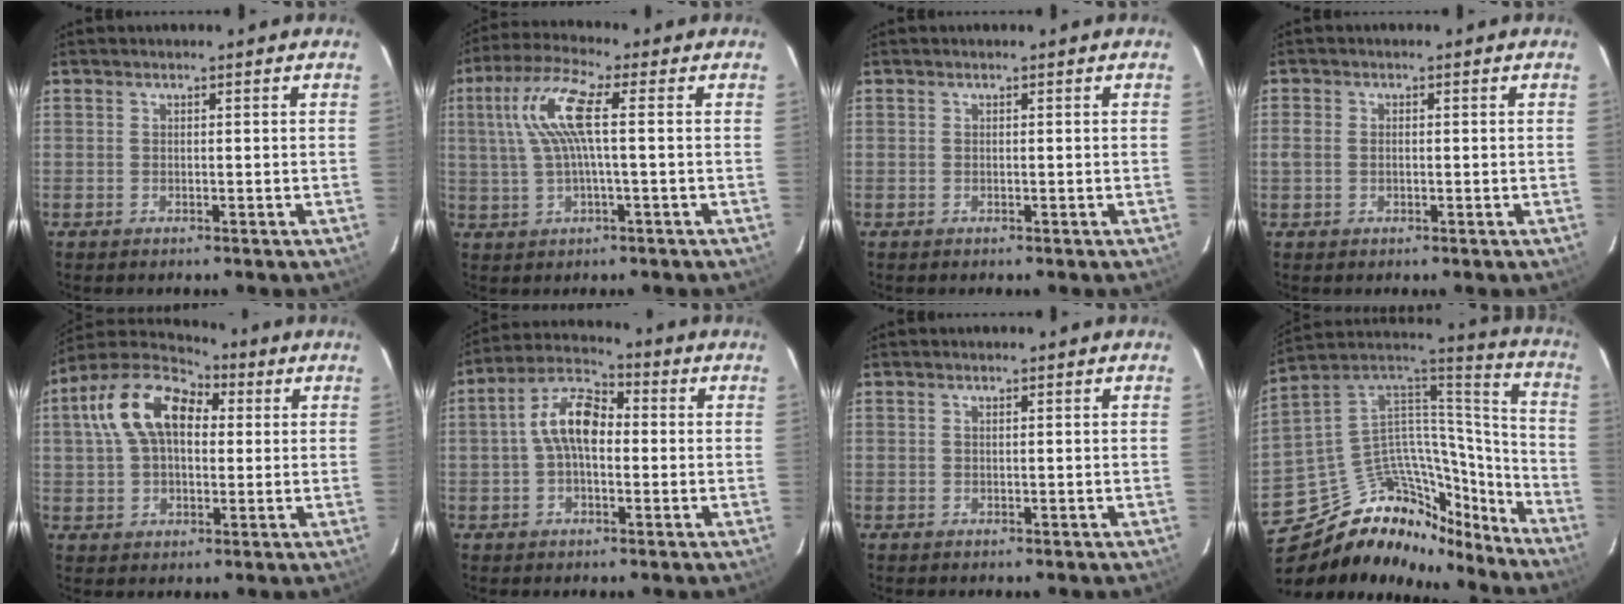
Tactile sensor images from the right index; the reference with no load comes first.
{"total": 9.4, "force": [1.1, 1.5, 9.2], "torque": [-0.182, 0.012, 0.026]}
{"total": 0.0}
{"total": 2.6, "force": [-0.1, 1.8, 1.8], "torque": [-0.035, 0.001, -0.003]}
{"total": 14.5, "force": [3.5, 9.0, 10.8], "torque": [-0.206, 0.041, 0.050]}
{"total": 8.9, "force": [-0.1, 4.8, 7.5], "torque": [-0.152, 0.029, -0.008]}
{"total": 0.0}
{"total": 28.5, "force": [-21.6, 13.9, 12.4], "torque": [-0.216, 0.069, -0.316]}